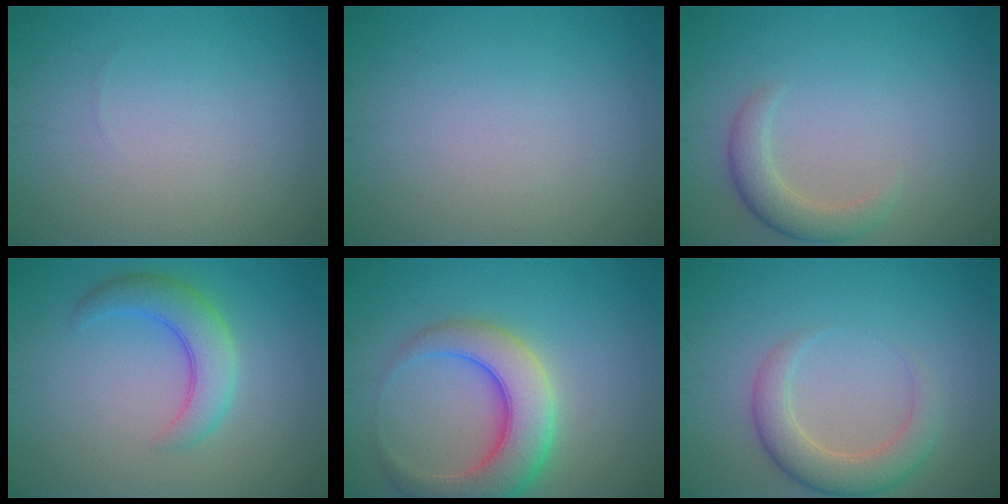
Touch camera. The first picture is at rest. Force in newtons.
{"total": 0.0}
{"total": 2.8, "press": 2.8, "slide": 0.0}
{"total": 4.2, "press": 4.2, "slide": 0.1}
{"total": 7.4, "press": 7.4, "slide": 0.3}
{"total": 3.7, "press": 3.7, "slide": 0.3}